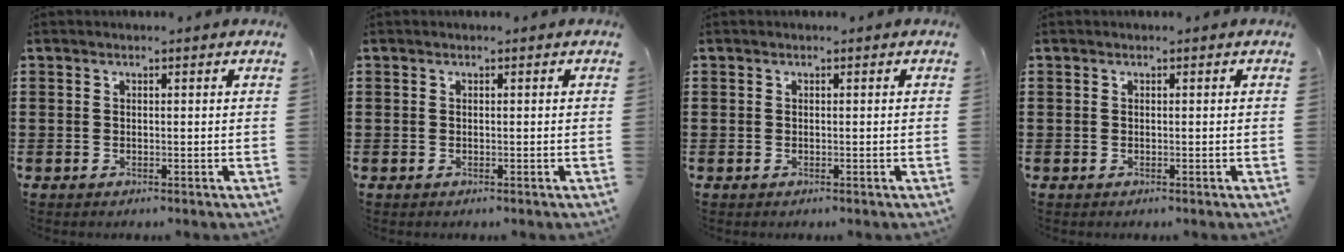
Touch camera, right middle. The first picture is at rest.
{"total": 0.0}
{"total": 0.0}
{"total": 0.0}